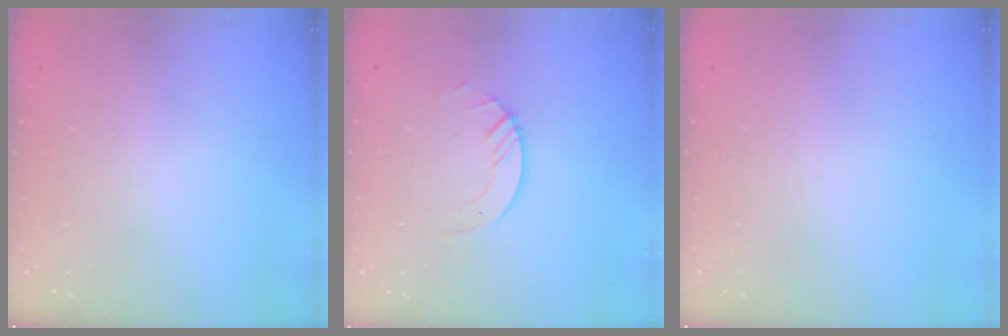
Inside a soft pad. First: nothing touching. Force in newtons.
{"total": 3.0, "press": 3.0, "slide": 0.3}
{"total": 0.0}